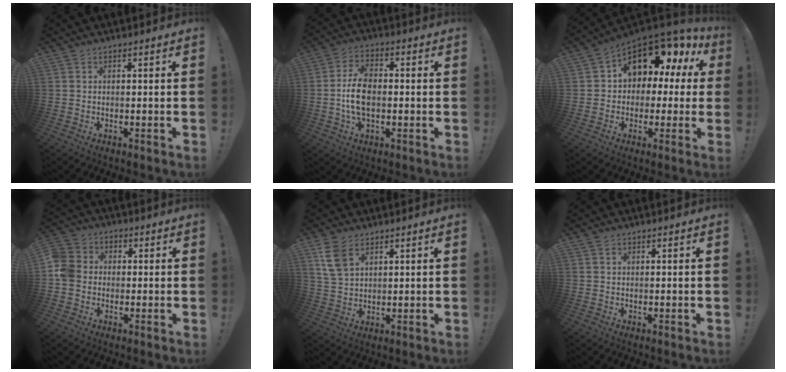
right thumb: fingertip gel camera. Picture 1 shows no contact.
{"total": 10.4, "force": [-1.0, 6.4, 8.1], "torque": [-0.144, 0.005, -0.017]}
{"total": 11.3, "force": [5.8, 7.4, 6.3], "torque": [-0.091, -0.047, 0.102]}
{"total": 7.3, "force": [-1.2, 6.5, 3.3], "torque": [-0.059, 0.026, -0.019]}
{"total": 7.9, "force": [4.3, 4.6, 4.7], "torque": [-0.083, -0.009, 0.088]}
{"total": 1.0, "force": [0.7, 0.7, -0.1], "torque": [0.004, 0.000, 0.013]}